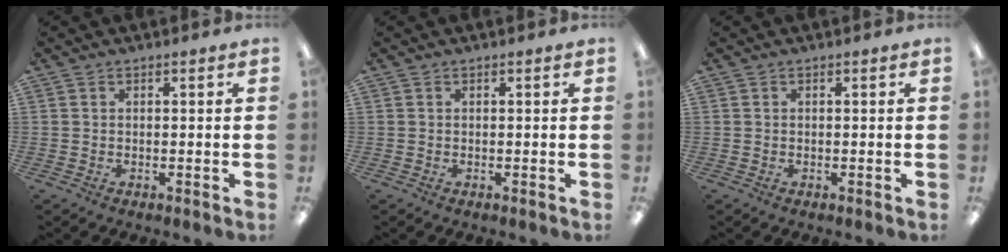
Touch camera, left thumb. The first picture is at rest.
{"total": 0.0}
{"total": 0.0}